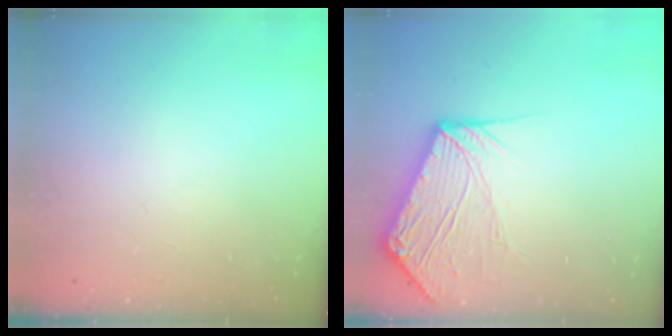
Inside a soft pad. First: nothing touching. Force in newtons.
{"total": 11.2, "press": 11.1, "slide": 1.4}